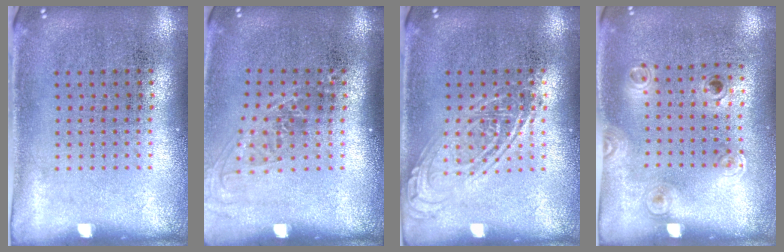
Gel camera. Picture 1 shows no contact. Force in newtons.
{"total": 1.4, "press": 1.1, "slide": 0.9}
{"total": 2.4, "press": 2.3, "slide": 0.3}
{"total": 1.1, "press": 0.8, "slide": 0.8}